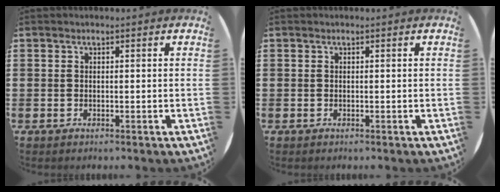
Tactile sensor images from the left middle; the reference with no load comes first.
{"total": 0.0}